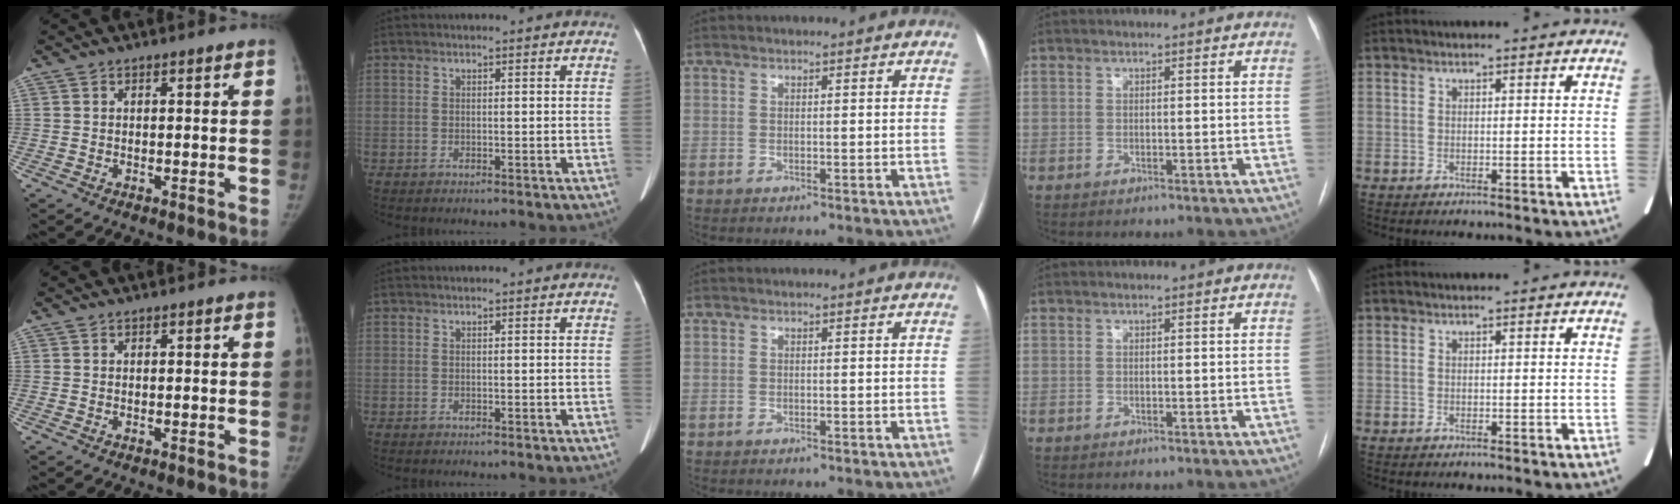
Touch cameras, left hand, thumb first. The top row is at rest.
{}